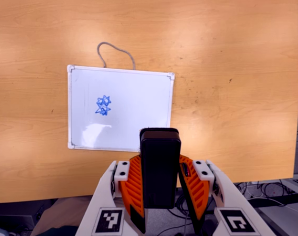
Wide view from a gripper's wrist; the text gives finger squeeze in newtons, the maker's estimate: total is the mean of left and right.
{"total": 5.6, "left": 4.4, "right": 6.8}